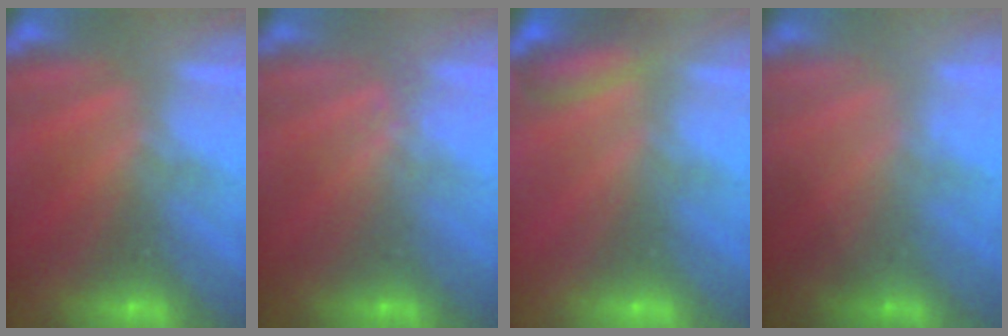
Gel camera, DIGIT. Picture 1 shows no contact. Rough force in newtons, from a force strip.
{"total": 1.0}
{"total": 2.8}
{"total": 1.2}